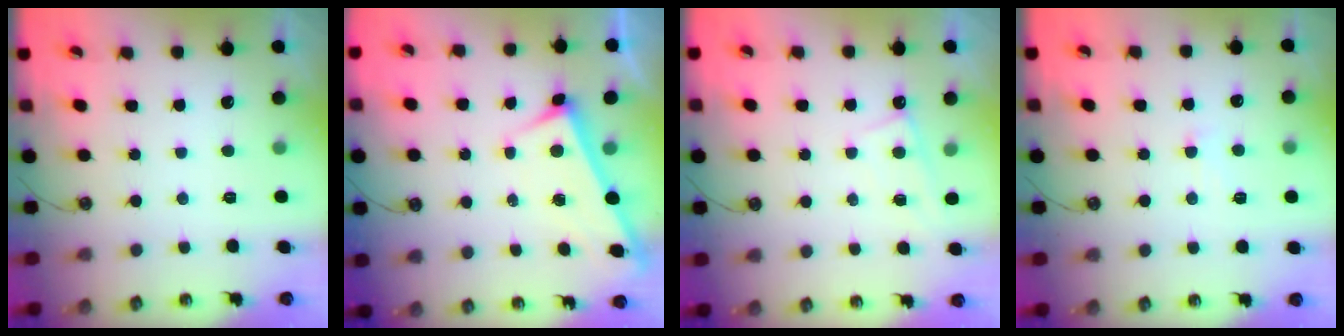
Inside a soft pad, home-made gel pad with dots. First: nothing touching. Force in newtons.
{"total": 3.0, "press": 3.0, "slide": 0.1}
{"total": 2.4, "press": 2.4, "slide": 0.3}
{"total": 0.8, "press": 0.6, "slide": 0.6}